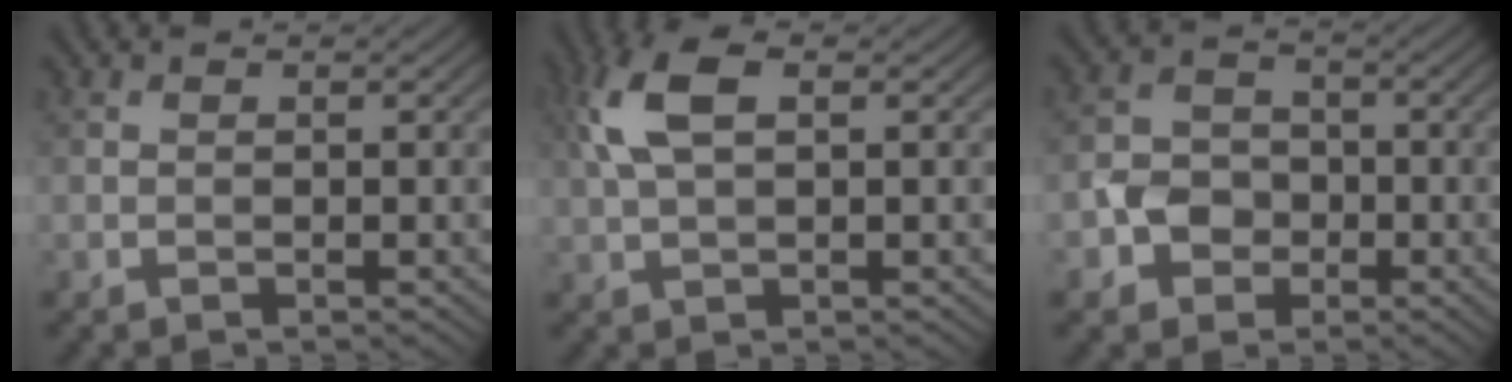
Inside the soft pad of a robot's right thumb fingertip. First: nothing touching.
{"total": 6.4, "force": [1.8, 2.9, 5.4], "torque": [-0.133, 0.015, 0.031]}
{"total": 4.4, "force": [-1.7, 3.7, 1.6], "torque": [-0.028, 0.003, -0.039]}